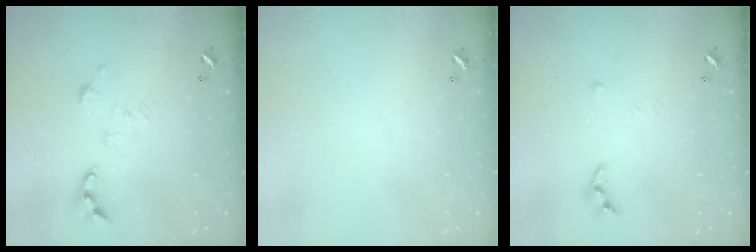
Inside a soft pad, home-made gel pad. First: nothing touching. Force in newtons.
{"total": 0.0}
{"total": 4.8, "press": 4.8, "slide": 0.6}